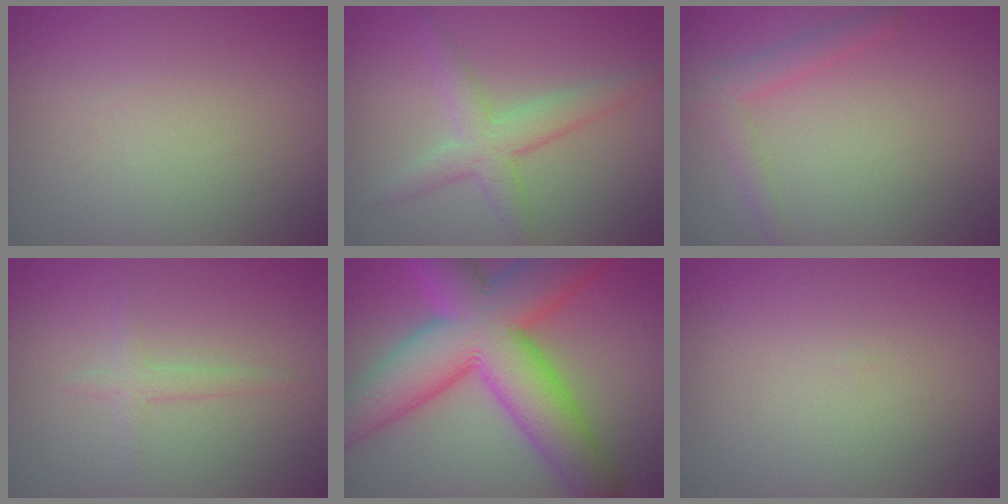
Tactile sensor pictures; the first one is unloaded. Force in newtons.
{"total": 3.5, "press": 3.5, "slide": 0.2}
{"total": 2.4, "press": 2.4, "slide": 0.1}
{"total": 1.3, "press": 1.3, "slide": 0.1}
{"total": 13.9, "press": 13.9, "slide": 0.2}
{"total": 0.0}